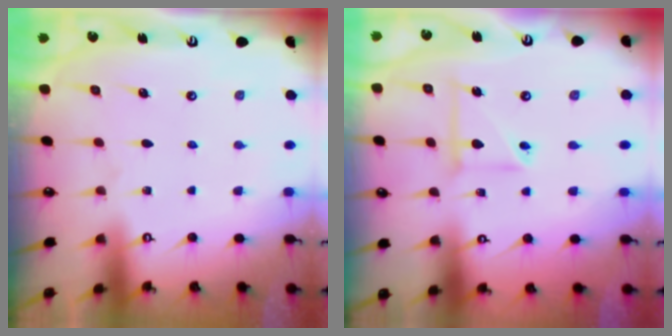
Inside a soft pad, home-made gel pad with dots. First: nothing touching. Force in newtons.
{"total": 6.8, "press": 6.7, "slide": 1.3}